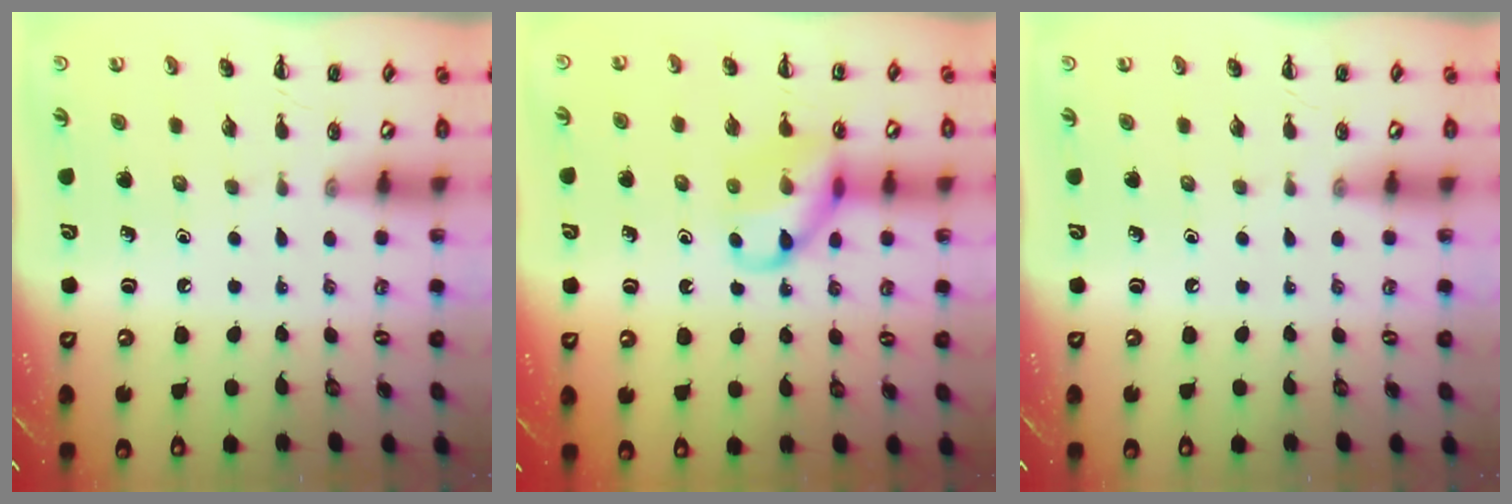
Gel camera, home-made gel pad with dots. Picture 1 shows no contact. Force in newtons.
{"total": 11.4, "press": 11.3, "slide": 1.4}
{"total": 0.0}